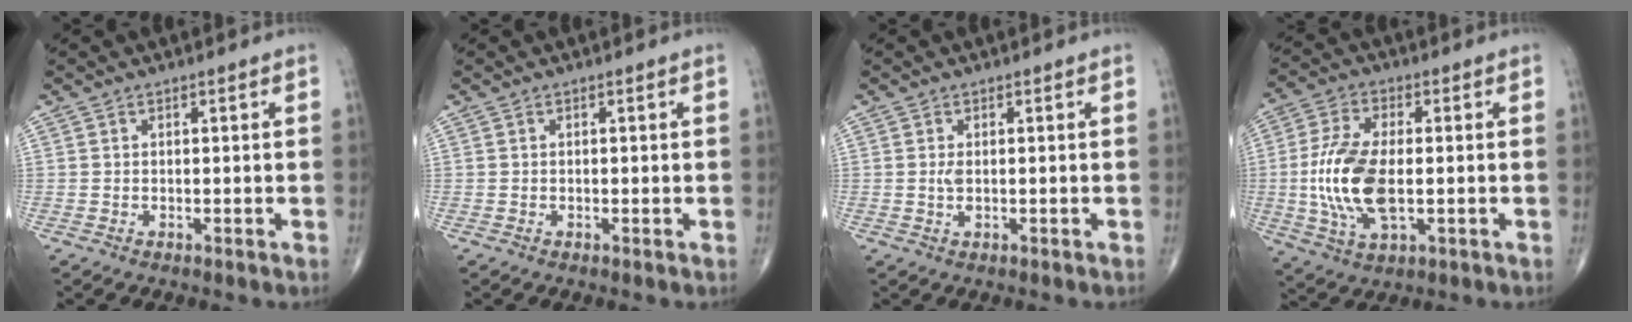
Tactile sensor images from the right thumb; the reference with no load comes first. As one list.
[{"total": 0.0}, {"total": 1.3, "force": [0.1, 0.5, 1.2], "torque": [-0.029, -0.003, 0.004]}, {"total": 13.4, "force": [-1.1, 6.4, 11.7], "torque": [-0.247, 0.001, -0.020]}]